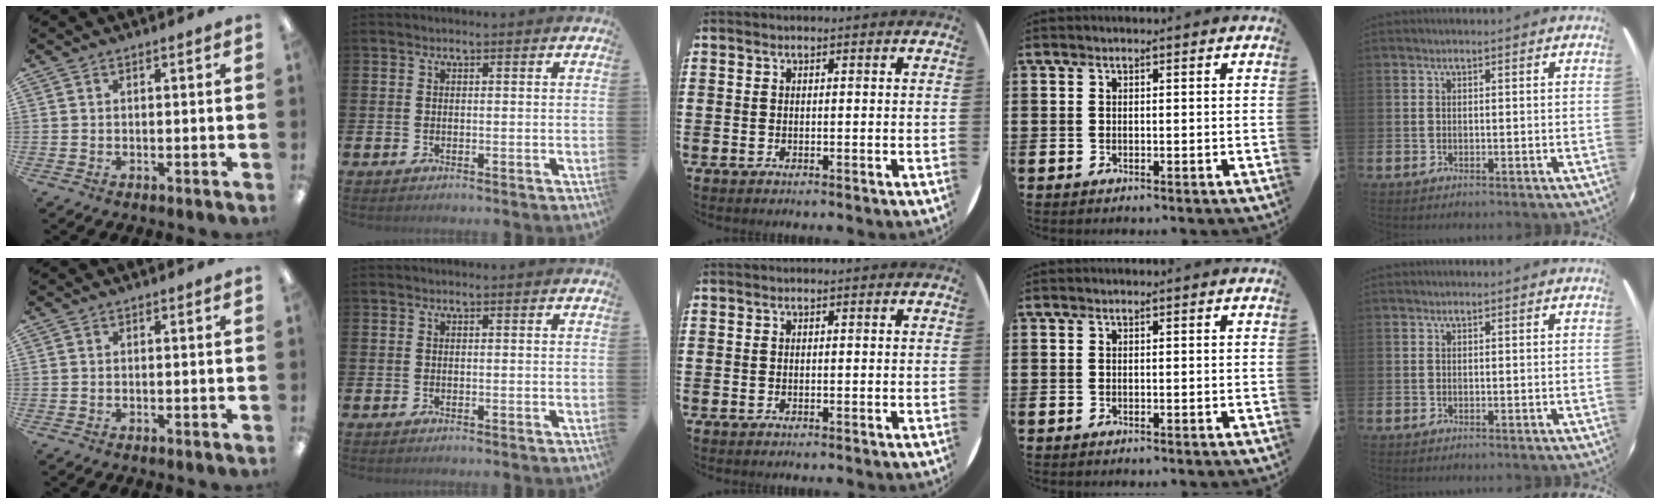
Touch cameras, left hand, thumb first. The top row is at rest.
{}